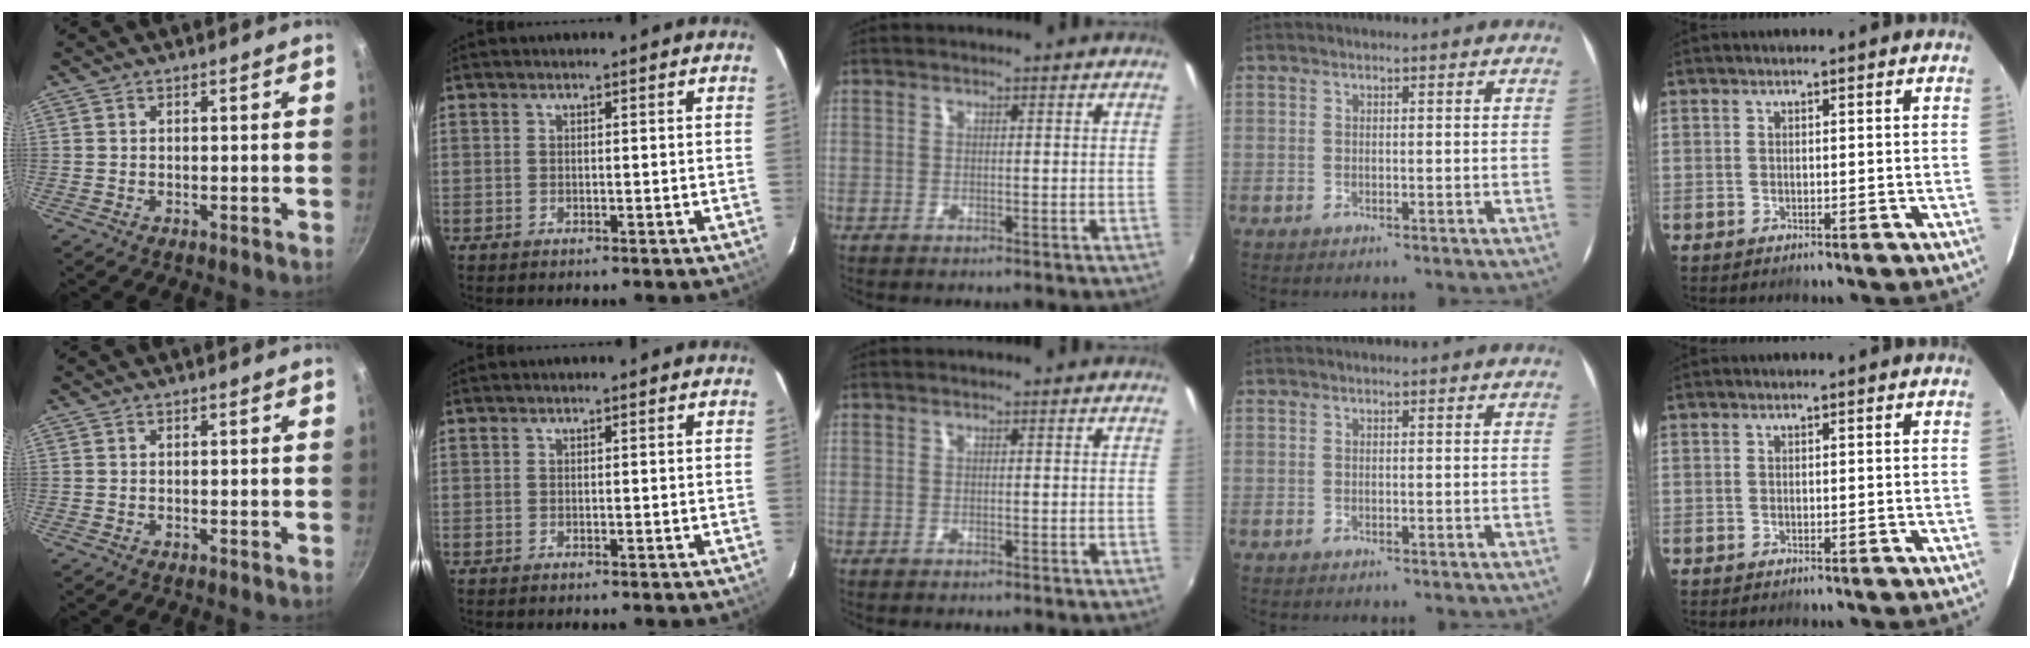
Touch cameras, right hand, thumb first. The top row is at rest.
{}